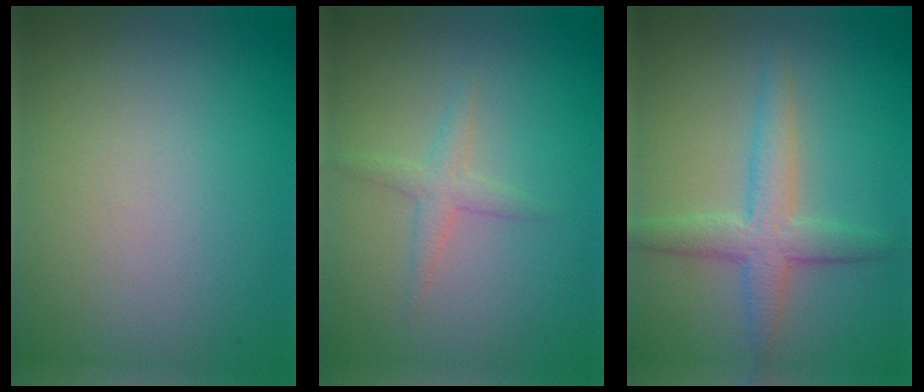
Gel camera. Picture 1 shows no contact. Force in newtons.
{"total": 1.6, "press": 1.6, "slide": 0.1}
{"total": 3.7, "press": 3.7, "slide": 0.1}